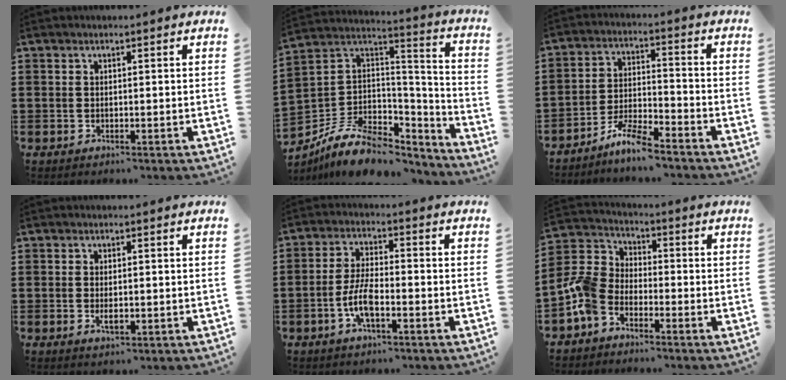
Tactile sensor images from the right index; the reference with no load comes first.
{"total": 10.6, "force": [-6.9, 6.0, 5.3], "torque": [-0.114, 0.021, -0.125]}
{"total": 6.2, "force": [-5.6, 0.4, 2.7], "torque": [-0.068, -0.005, -0.109]}
{"total": 2.1, "force": [-0.3, 0.8, 1.9], "torque": [-0.036, -0.002, -0.005]}
{"total": 6.1, "force": [-2.3, 1.9, 5.3], "torque": [-0.130, -0.009, -0.052]}
{"total": 5.9, "force": [-3.7, 3.9, 2.5], "torque": [-0.090, -0.002, -0.085]}